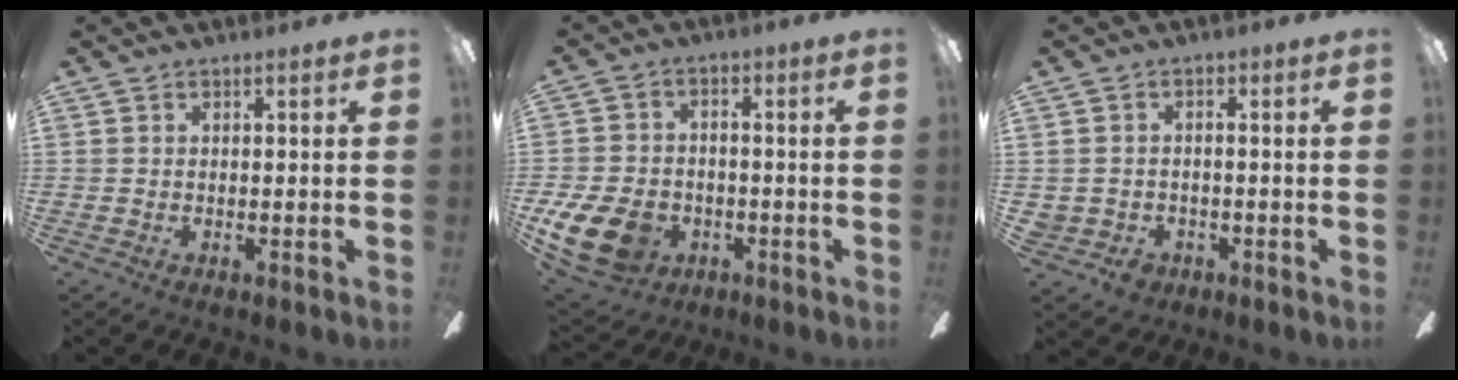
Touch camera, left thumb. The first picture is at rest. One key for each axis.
{"total": 13.3, "fx": -5.6, "fy": 9.4, "fz": 7.4, "tx": -0.162, "ty": 0.033, "tz": -0.098}
{"total": 3.6, "fx": -1.3, "fy": 3.3, "fz": 0.6, "tx": -0.014, "ty": 0.014, "tz": -0.023}